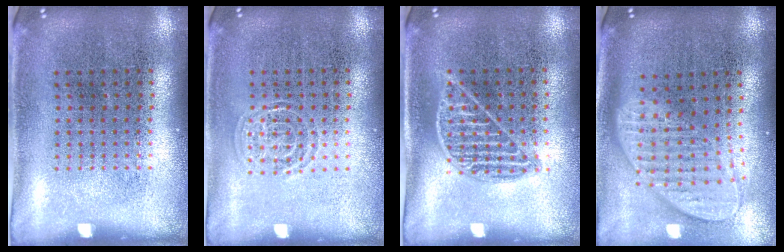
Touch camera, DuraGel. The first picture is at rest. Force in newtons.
{"total": 1.3, "press": 1.3, "slide": 0.2}
{"total": 0.9, "press": 0.9, "slide": 0.3}
{"total": 2.0, "press": 1.5, "slide": 1.2}